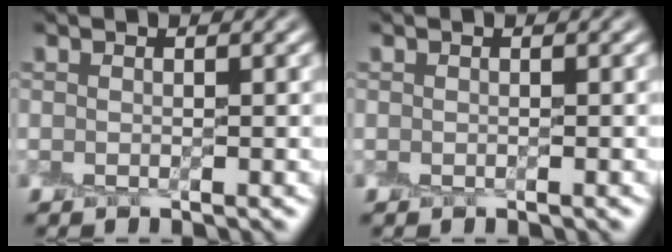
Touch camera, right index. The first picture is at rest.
{"total": 0.0}